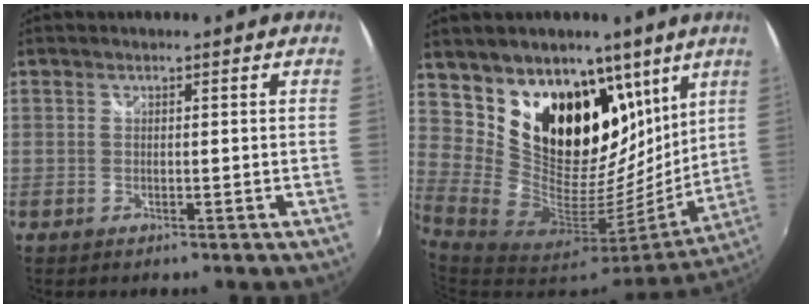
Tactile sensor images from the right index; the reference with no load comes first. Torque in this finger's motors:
{"motor_torque": [1.67, 0.47, 1.05, 0.14]}